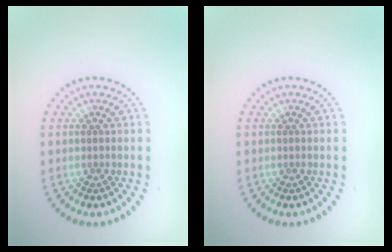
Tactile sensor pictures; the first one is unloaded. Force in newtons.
{"total": 0.0}